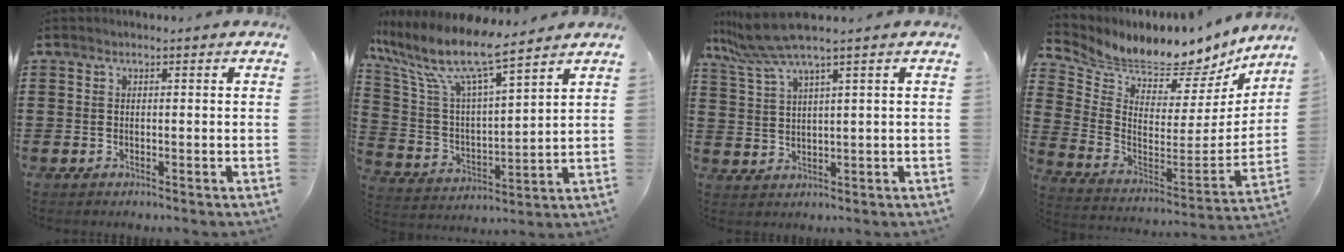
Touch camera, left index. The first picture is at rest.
{"total": 9.7, "force": [7.9, 1.4, 5.5], "torque": [-0.148, -0.051, 0.128]}
{"total": 6.7, "force": [4.7, 0.1, 4.8], "torque": [-0.122, -0.013, 0.080]}
{"total": 5.6, "force": [5.6, 1.0, -0.1], "torque": [-0.031, -0.072, 0.087]}